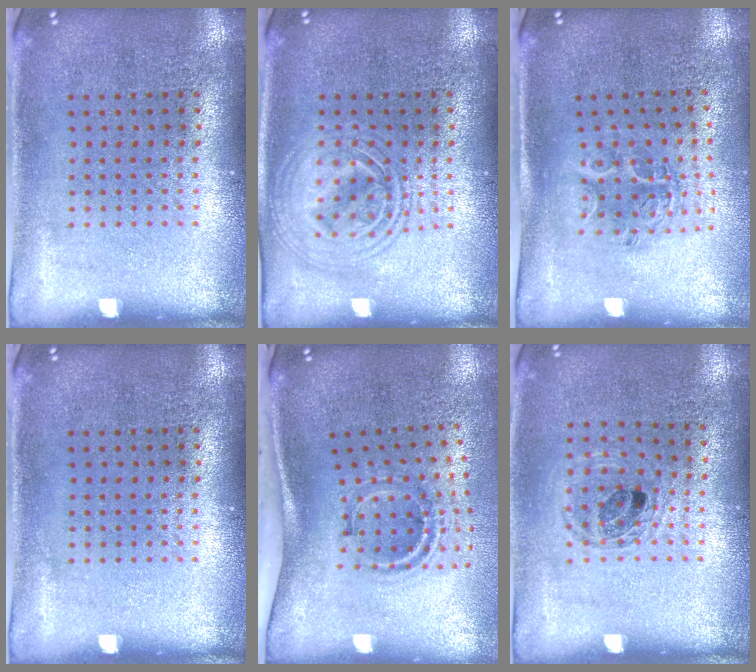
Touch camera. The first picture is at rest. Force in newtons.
{"total": 2.7, "press": 2.7, "slide": 0.3}
{"total": 1.1, "press": 1.1, "slide": 0.2}
{"total": 0.0}
{"total": 1.4, "press": 1.0, "slide": 1.0}
{"total": 1.0, "press": 1.0, "slide": 0.3}